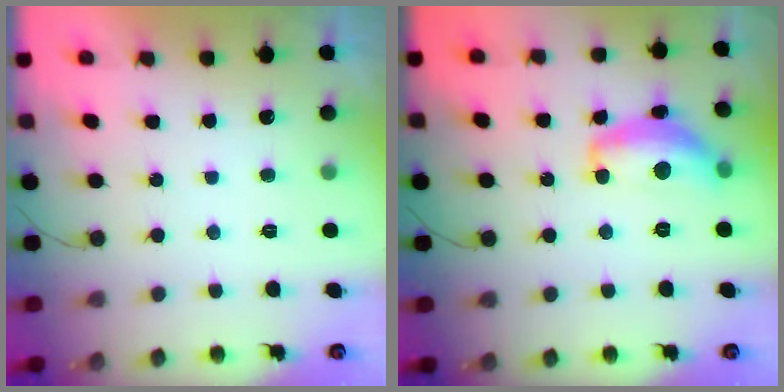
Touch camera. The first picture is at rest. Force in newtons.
{"total": 14.3, "press": 14.2, "slide": 1.1}